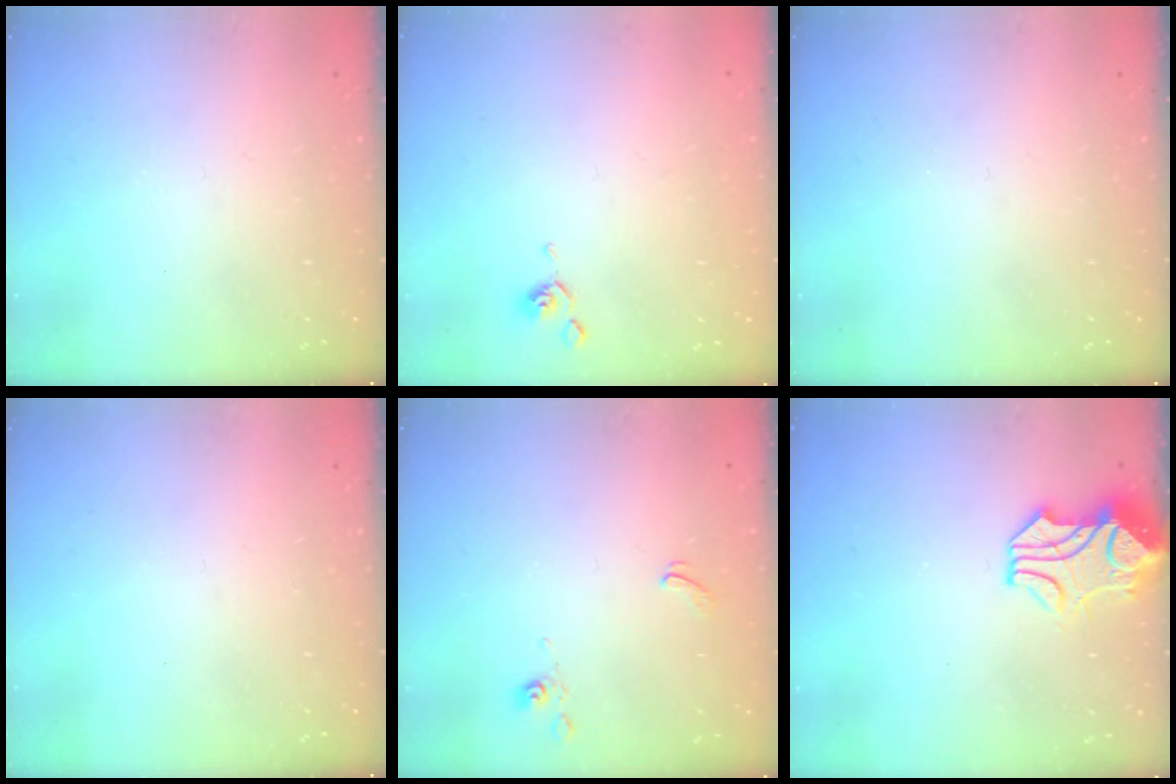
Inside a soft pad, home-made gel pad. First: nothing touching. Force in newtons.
{"total": 1.0, "press": 0.9, "slide": 0.3}
{"total": 0.0}
{"total": 0.0}
{"total": 2.4, "press": 2.3, "slide": 0.4}
{"total": 2.0, "press": 1.8, "slide": 1.0}